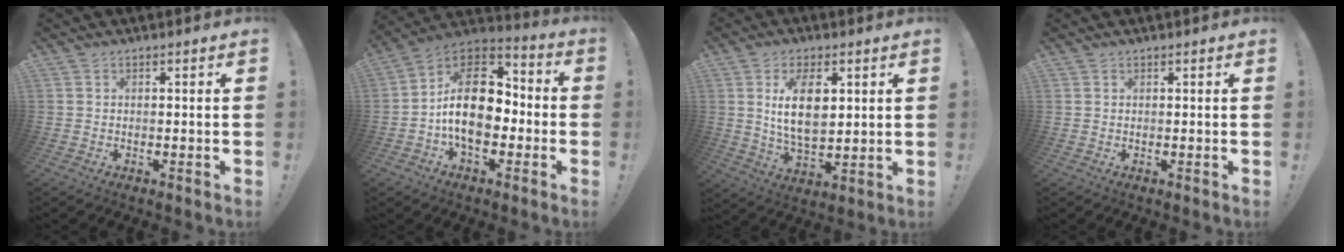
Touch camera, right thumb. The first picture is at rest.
{"total": 19.8, "force": [-1.4, 12.4, 15.4], "torque": [-0.271, 0.022, -0.019]}
{"total": 12.2, "force": [3.1, 6.3, 9.9], "torque": [-0.177, -0.005, 0.050]}
{"total": 0.0}